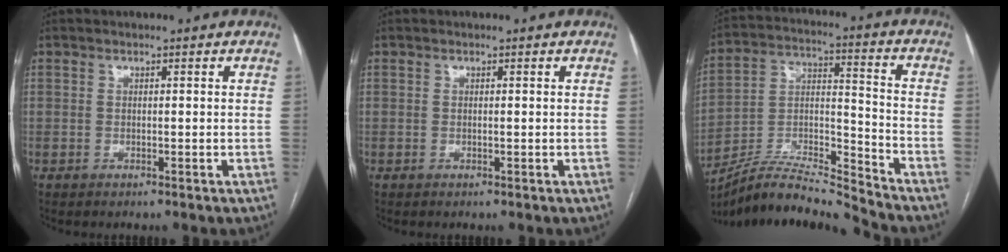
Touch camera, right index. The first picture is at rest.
{"total": 0.0}
{"total": 14.2, "force": [-13.6, -0.8, 3.9], "torque": [-0.069, 0.029, -0.252]}